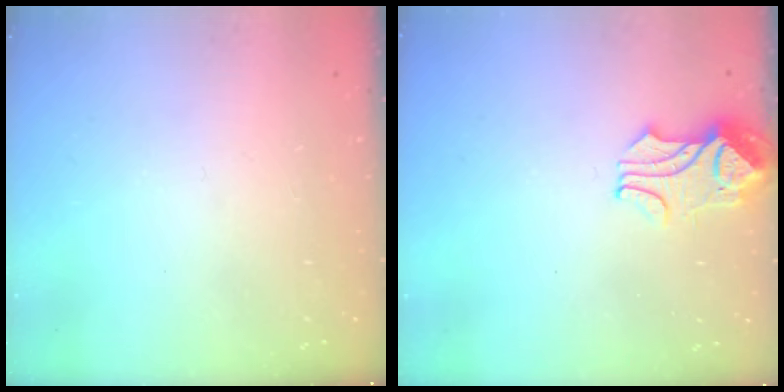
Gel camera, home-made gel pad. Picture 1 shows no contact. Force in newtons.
{"total": 2.2, "press": 2.1, "slide": 0.8}